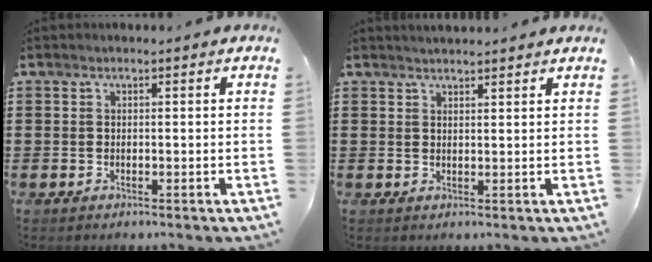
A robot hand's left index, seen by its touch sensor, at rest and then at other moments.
{"total": 1.5, "force": [1.5, 0.0, 0.1], "torque": [-0.006, 0.002, 0.029]}